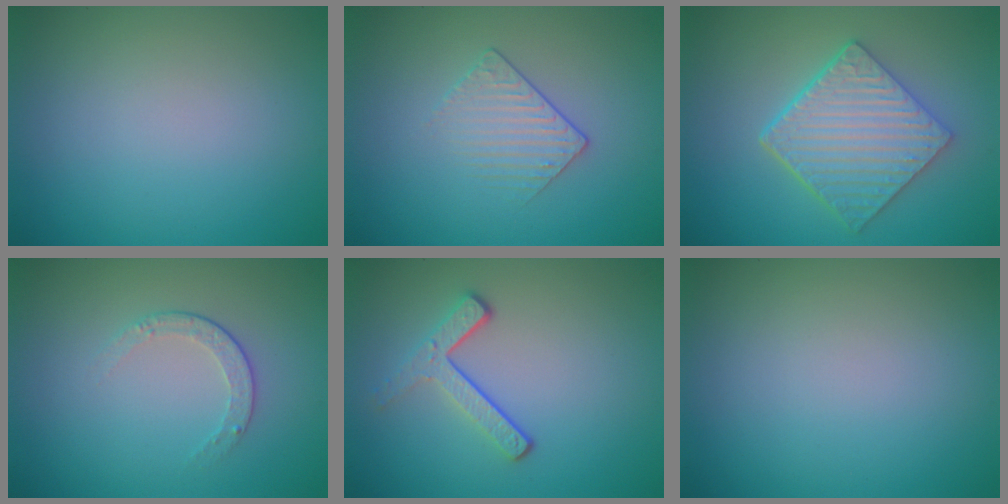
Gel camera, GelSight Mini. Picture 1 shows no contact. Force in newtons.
{"total": 1.5, "press": 1.0, "slide": 1.1}
{"total": 6.0, "press": 4.6, "slide": 3.9}
{"total": 1.6, "press": 1.2, "slide": 1.1}
{"total": 3.0, "press": 2.2, "slide": 2.0}
{"total": 0.0}